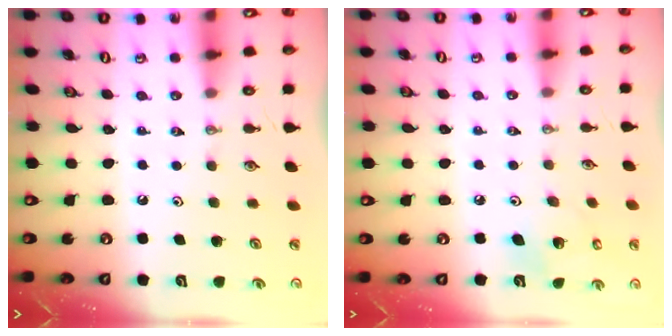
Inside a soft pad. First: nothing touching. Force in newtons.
{"total": 6.4, "press": 6.3, "slide": 1.4}